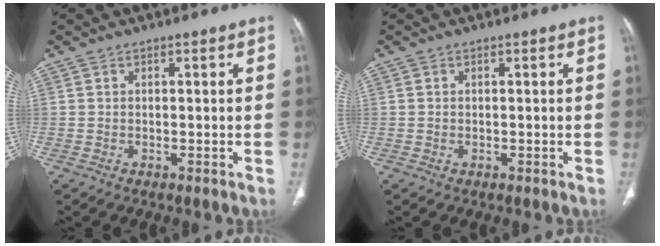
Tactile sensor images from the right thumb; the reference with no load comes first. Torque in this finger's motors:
{"motor_torque": [-0.43, -0.11, -0.41, 0.38, -0.05]}